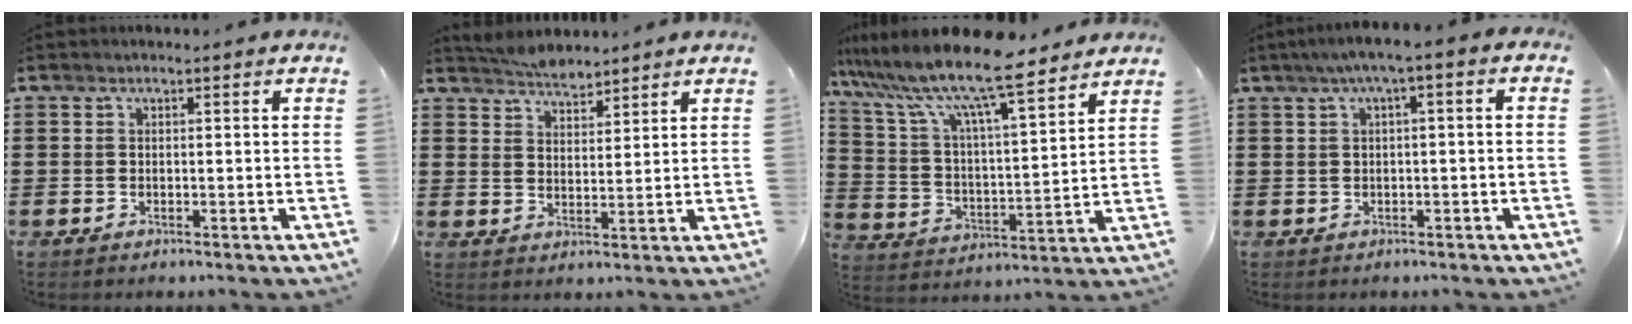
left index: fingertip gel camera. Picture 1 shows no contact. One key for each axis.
{"total": 4.0, "fx": 3.9, "fy": 0.9, "fz": 0.5, "tx": -0.022, "ty": -0.009, "tz": 0.075}
{"total": 11.6, "fx": 9.7, "fy": 1.0, "fz": 6.2, "tx": -0.157, "ty": -0.057, "tz": 0.163}
{"total": 2.8, "fx": -0.7, "fy": 0.4, "fz": 2.7, "tx": -0.045, "ty": 0.005, "tz": -0.017}